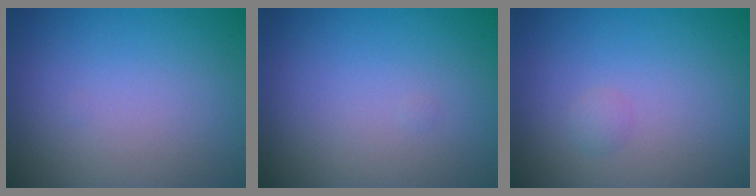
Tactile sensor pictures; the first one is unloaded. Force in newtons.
{"total": 0.0}
{"total": 0.7, "press": 0.7, "slide": 0.0}